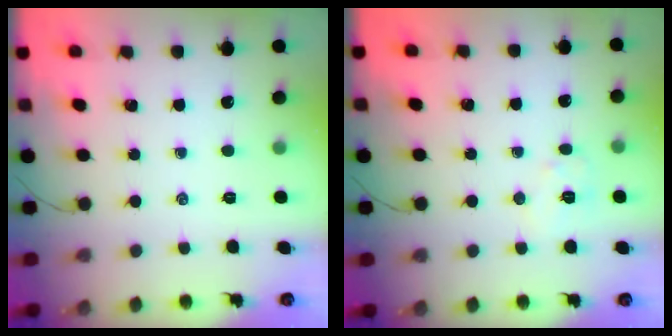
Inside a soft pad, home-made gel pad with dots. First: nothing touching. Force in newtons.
{"total": 5.4, "press": 5.4, "slide": 0.6}